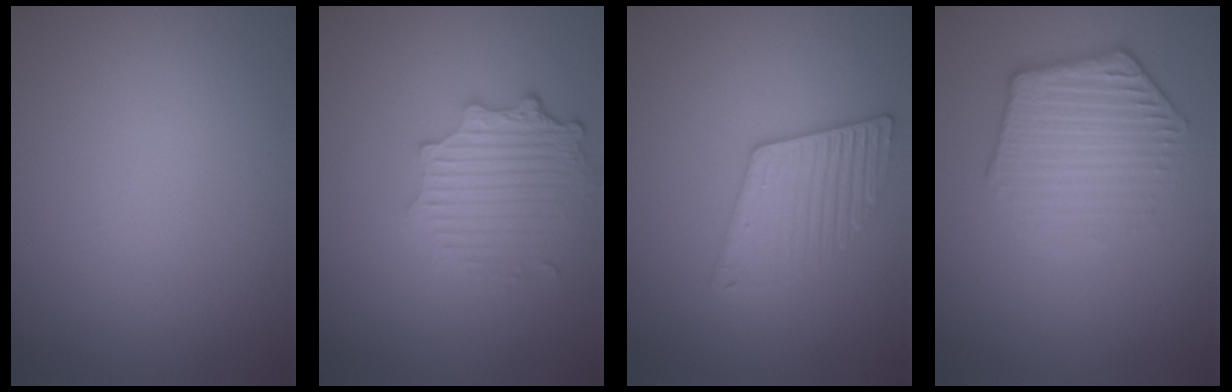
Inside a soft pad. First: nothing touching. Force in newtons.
{"total": 4.1, "press": 3.3, "slide": 2.4}
{"total": 3.2, "press": 3.2, "slide": 0.6}
{"total": 4.1, "press": 3.2, "slide": 2.7}